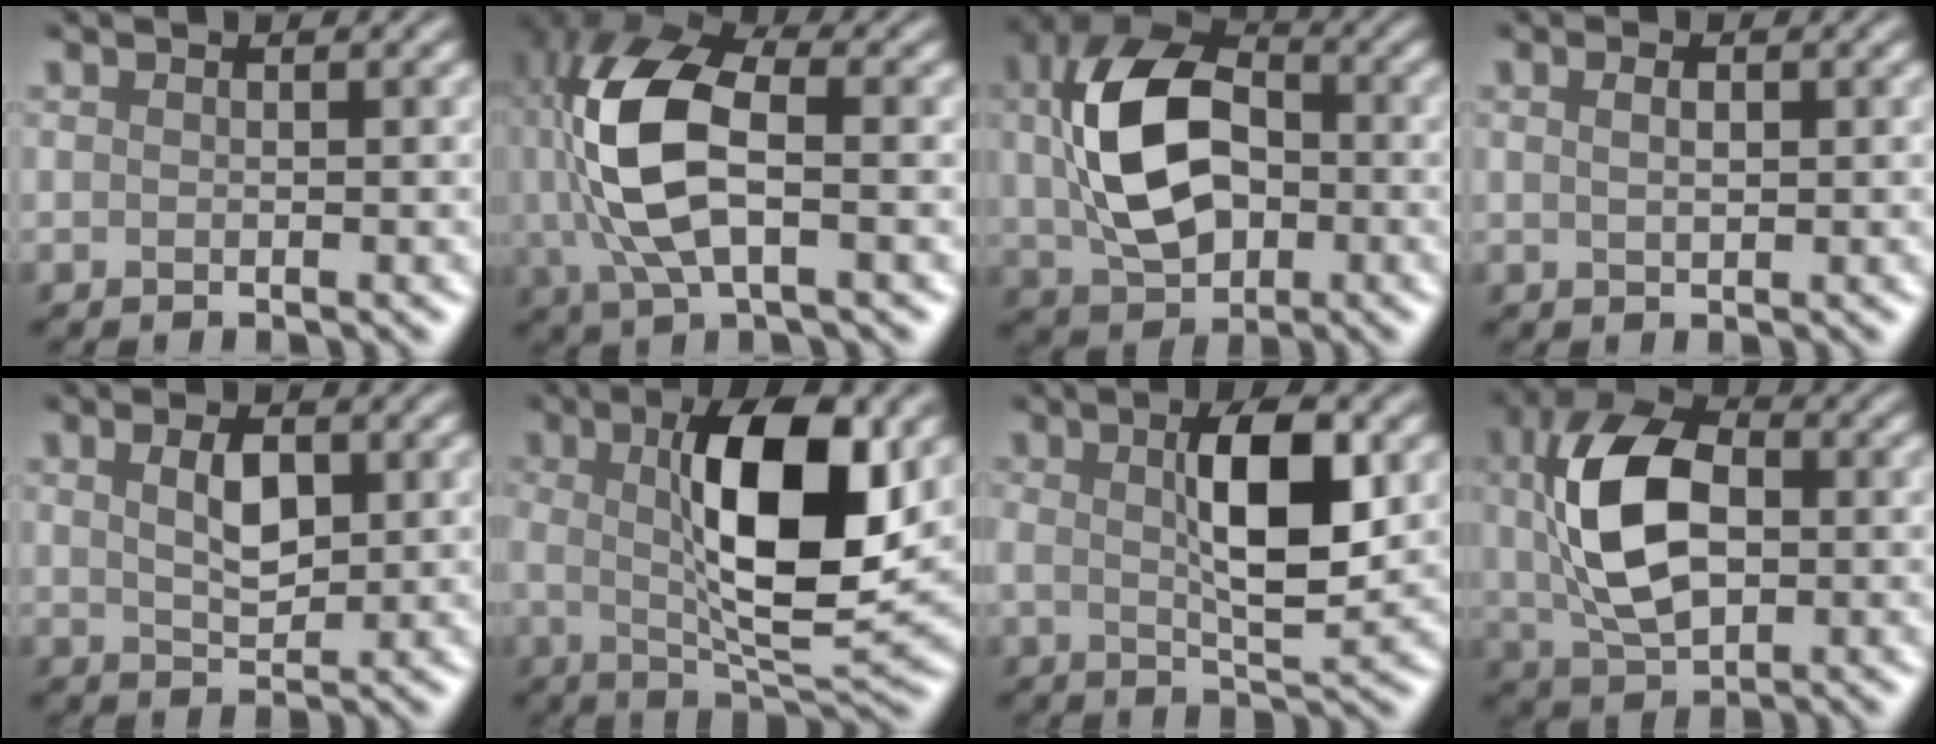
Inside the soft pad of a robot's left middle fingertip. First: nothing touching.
{"total": 9.5, "force": [0.5, 4.9, 8.2], "torque": [-0.199, 0.011, 0.013]}
{"total": 10.2, "force": [0.6, 6.8, 7.6], "torque": [-0.175, 0.009, 0.016]}
{"total": 1.1, "force": [0.7, 0.4, 0.7], "torque": [-0.007, 0.010, 0.010]}
{"total": 2.1, "force": [0.9, 0.8, 1.7], "torque": [-0.046, 0.007, 0.021]}
{"total": 9.9, "force": [1.9, 3.0, 9.3], "torque": [-0.157, 0.003, 0.037]}
{"total": 5.7, "force": [1.2, 1.4, 5.4], "torque": [-0.093, 0.009, 0.022]}
{"total": 9.5, "force": [0.8, 5.7, 7.5], "torque": [-0.162, 0.013, 0.015]}